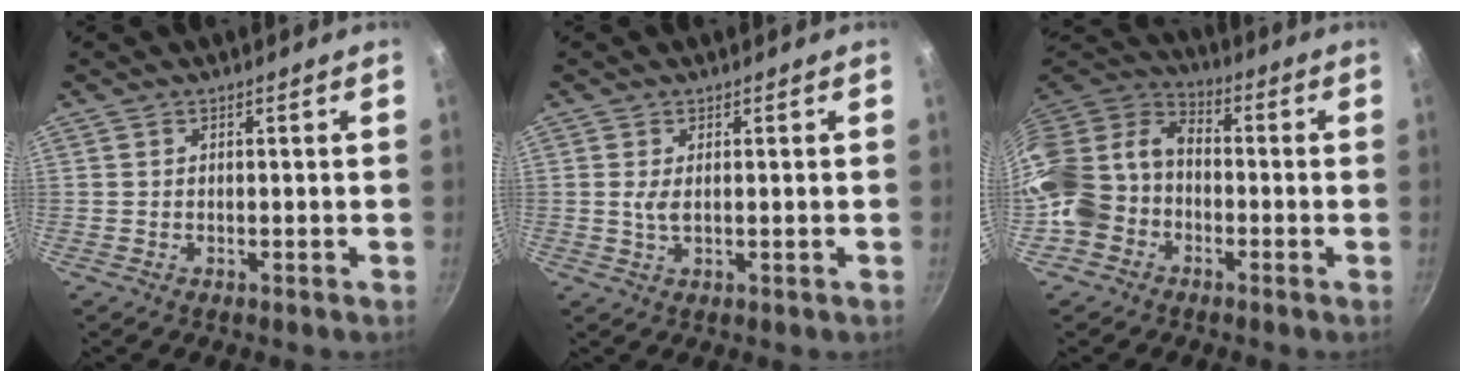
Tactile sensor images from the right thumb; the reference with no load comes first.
{"total": 2.0, "force": [0.3, 0.7, 1.9], "torque": [-0.045, -0.003, 0.009]}
{"total": 15.7, "force": [-4.8, 12.3, 8.5], "torque": [-0.151, 0.068, -0.115]}